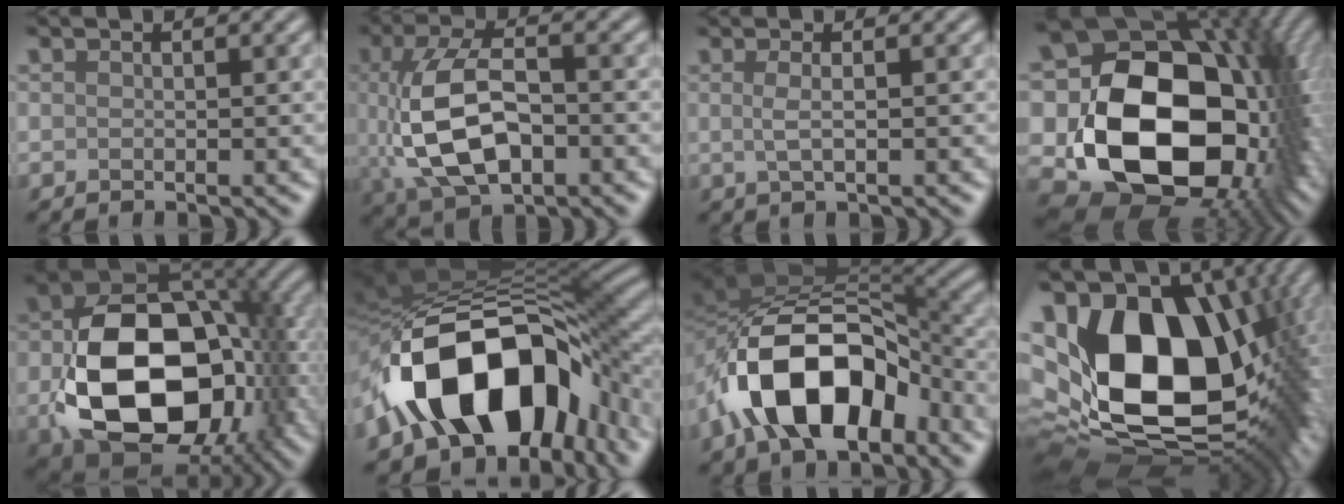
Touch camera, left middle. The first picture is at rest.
{"total": 8.9, "force": [-0.9, 5.0, 7.3], "torque": [-0.161, -0.007, -0.008]}
{"total": 1.5, "force": [0.2, 0.1, 1.5], "torque": [-0.036, -0.002, 0.005]}
{"total": 20.7, "force": [-0.3, 15.0, 14.3], "torque": [-0.279, -0.037, 0.035]}
{"total": 15.3, "force": [-3.3, 10.1, 11.0], "torque": [-0.193, -0.031, -0.054]}
{"total": 15.5, "force": [-5.8, 9.1, 11.2], "torque": [-0.179, 0.002, -0.095]}
{"total": 12.3, "force": [-5.1, 6.8, 8.8], "torque": [-0.150, 0.006, -0.092]}
{"total": 19.9, "force": [2.9, 13.4, 14.5], "torque": [-0.295, -0.047, 0.097]}